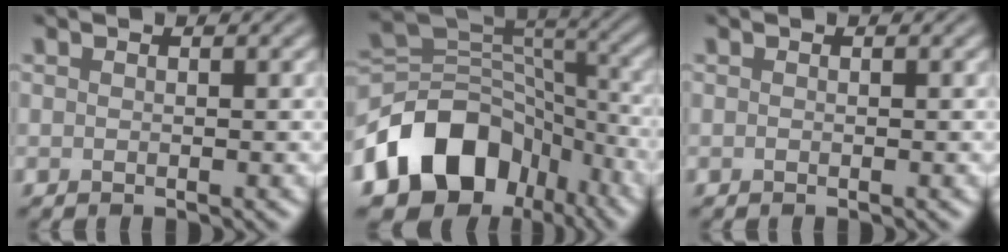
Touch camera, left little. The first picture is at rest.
{"total": 11.5, "force": [-5.8, 8.4, 5.4], "torque": [-0.085, 0.007, -0.110]}
{"total": 0.0}